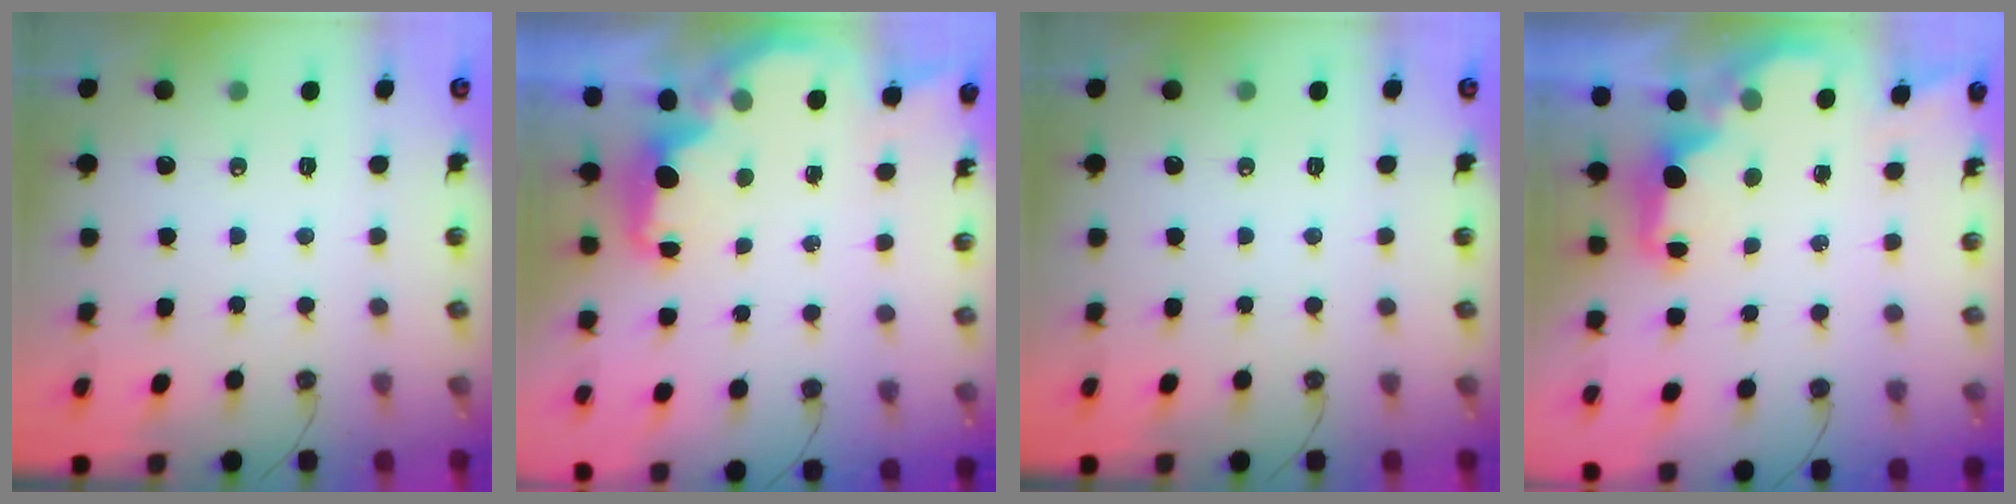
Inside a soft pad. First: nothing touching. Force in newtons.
{"total": 2.2, "press": 2.0, "slide": 0.8}
{"total": 0.0}
{"total": 1.8, "press": 1.7, "slide": 0.6}